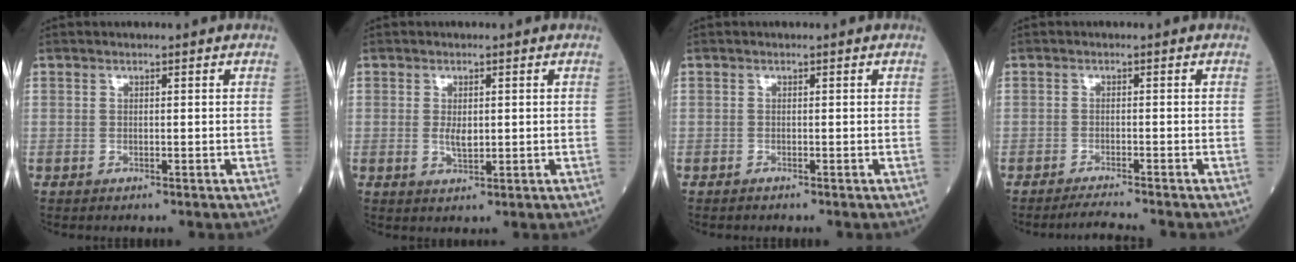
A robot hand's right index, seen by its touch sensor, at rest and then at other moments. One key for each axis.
{"total": 2.4, "fx": 0.1, "fy": 1.0, "fz": 2.1, "tx": -0.040, "ty": -0.004, "tz": 0.003}
{"total": 0.0}
{"total": 3.1, "fx": -2.9, "fy": -0.9, "fz": 0.7, "tx": -0.017, "ty": -0.016, "tz": -0.051}